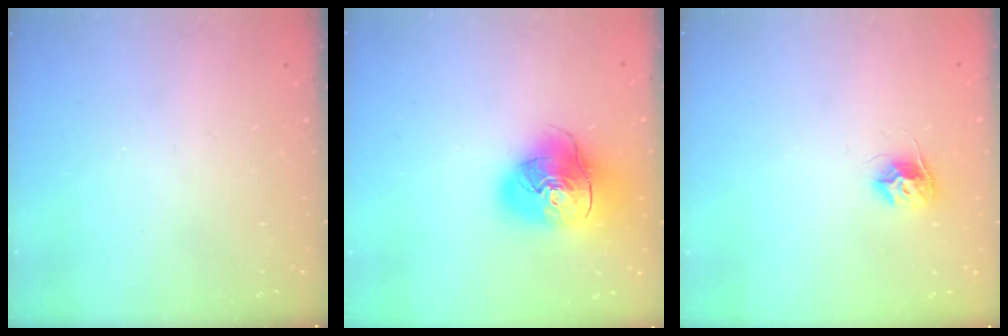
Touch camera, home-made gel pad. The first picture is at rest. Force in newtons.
{"total": 17.9, "press": 17.8, "slide": 2.3}
{"total": 8.3, "press": 8.2, "slide": 0.6}